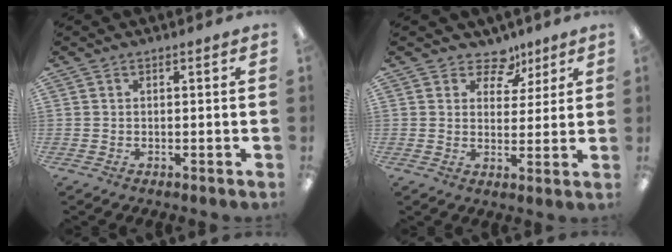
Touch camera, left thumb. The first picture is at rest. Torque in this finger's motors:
{"motor_torque": [-0.15, 0.21, -0.14, 0.10, -0.05]}